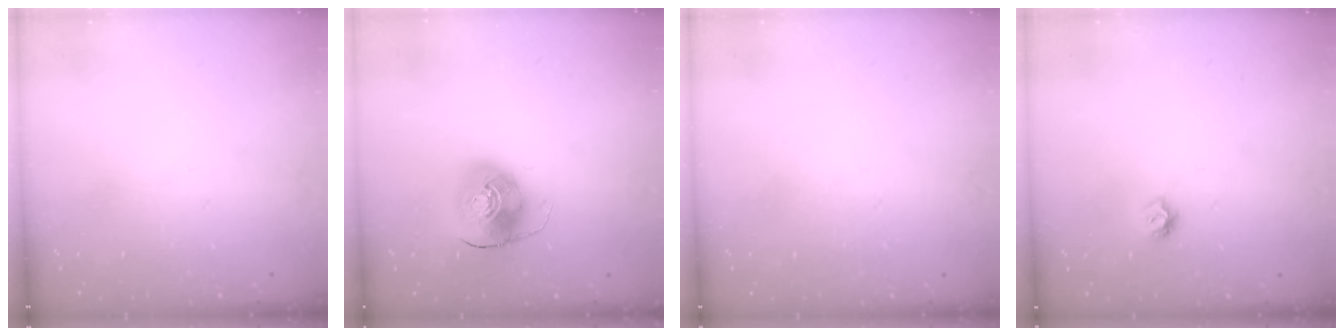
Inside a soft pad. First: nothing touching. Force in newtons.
{"total": 9.4, "press": 9.2, "slide": 1.5}
{"total": 0.8, "press": 0.8, "slide": 0.0}
{"total": 5.6, "press": 5.6, "slide": 0.7}